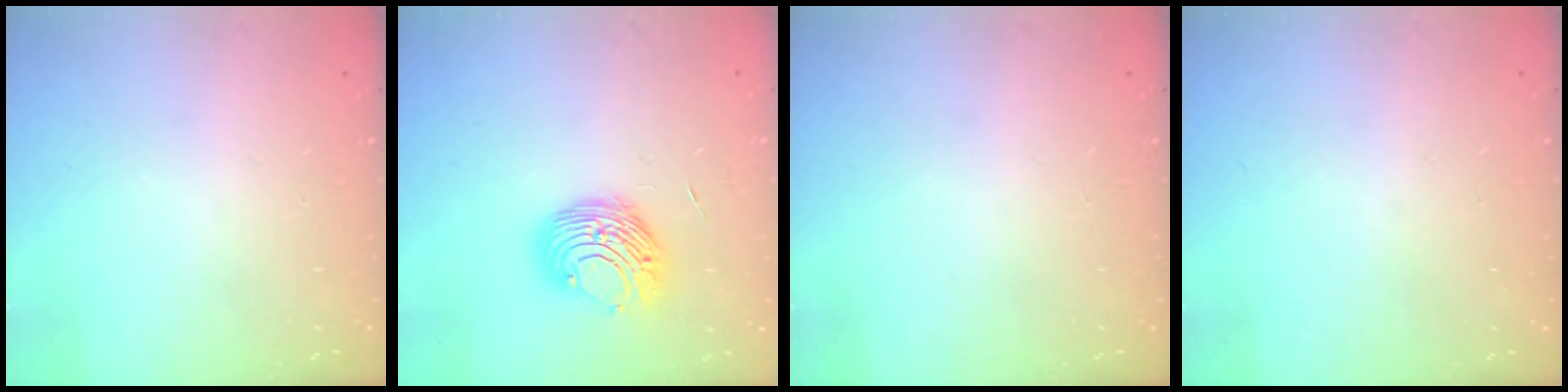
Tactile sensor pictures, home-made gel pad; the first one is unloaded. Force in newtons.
{"total": 9.6, "press": 9.6, "slide": 0.7}
{"total": 0.0}
{"total": 0.0}